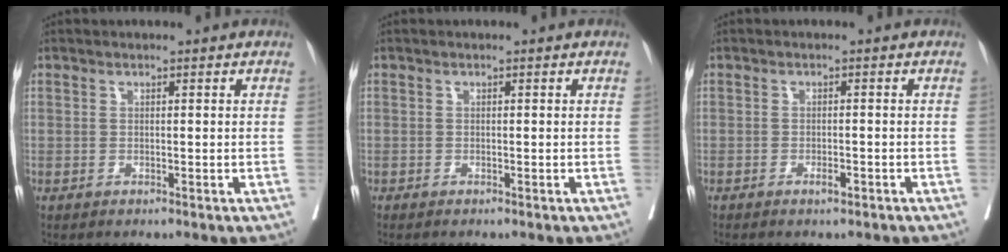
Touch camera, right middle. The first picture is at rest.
{"total": 0.0}
{"total": 1.2, "force": [-0.6, 0.3, 0.9], "torque": [-0.020, 0.000, -0.009]}